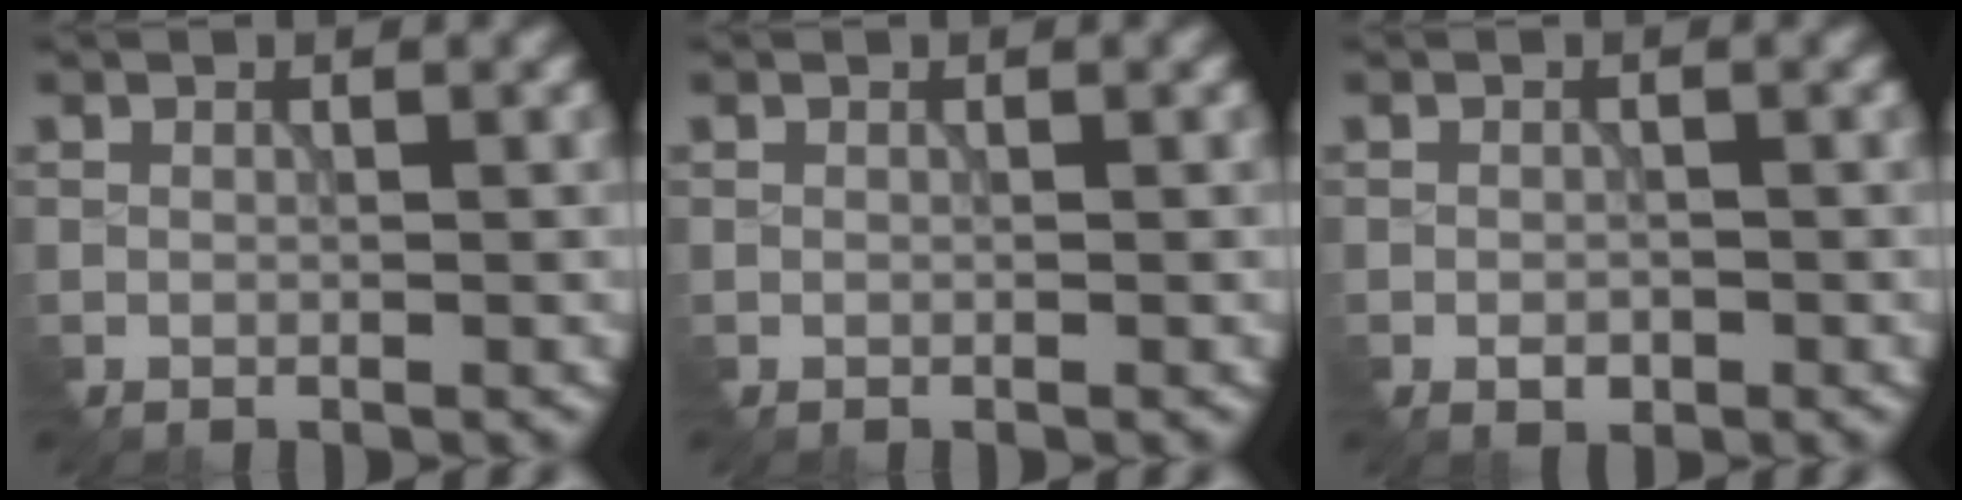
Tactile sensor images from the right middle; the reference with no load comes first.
{"total": 0.0}
{"total": 1.3, "force": [-1.0, 0.7, 0.6], "torque": [-0.015, -0.005, -0.015]}